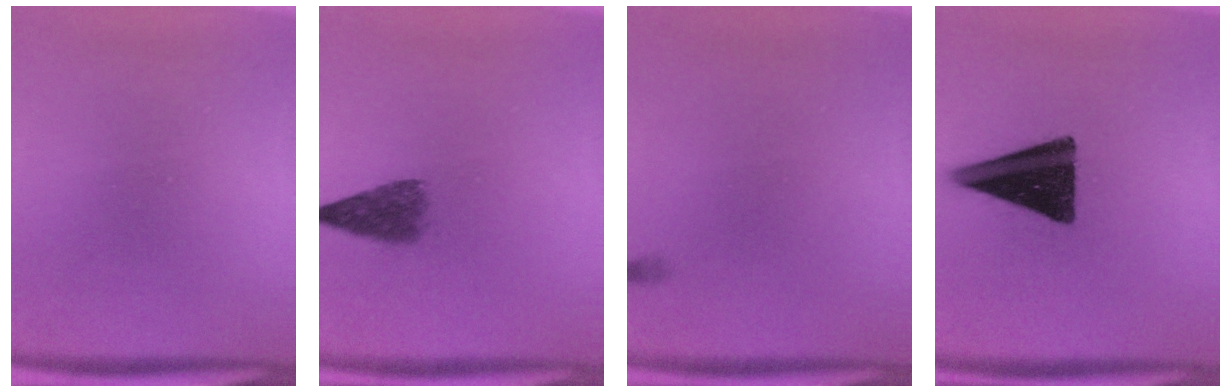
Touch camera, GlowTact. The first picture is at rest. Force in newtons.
{"total": 4.1}
{"total": 0.5}
{"total": 15.9}